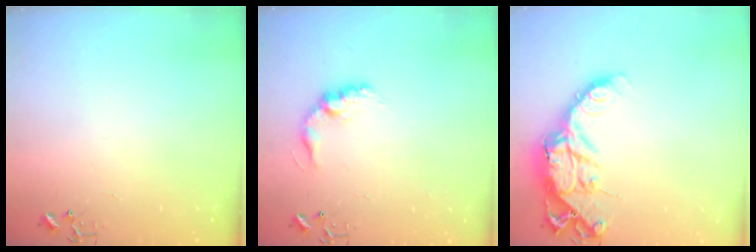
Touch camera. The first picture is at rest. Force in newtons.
{"total": 11.4, "press": 11.4, "slide": 0.6}
{"total": 15.7, "press": 15.7, "slide": 1.3}